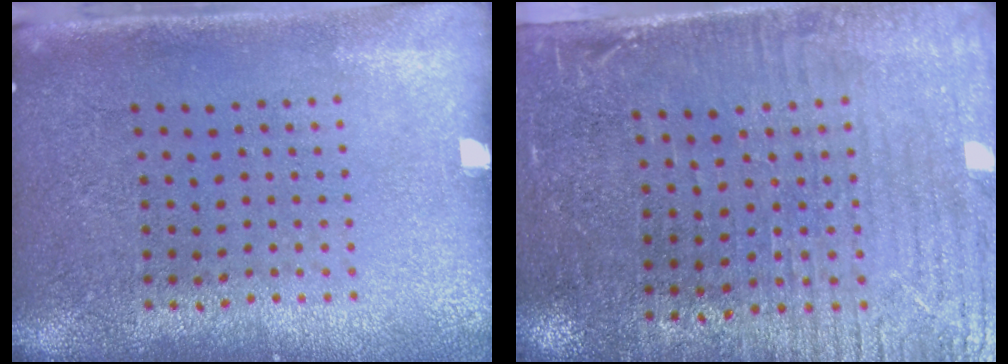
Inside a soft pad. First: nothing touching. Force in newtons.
{"total": 3.5, "press": 2.9, "slide": 1.8}